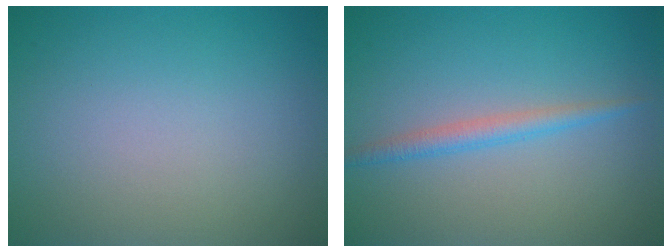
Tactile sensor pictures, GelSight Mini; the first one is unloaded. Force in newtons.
{"total": 1.8, "press": 1.8, "slide": 0.1}